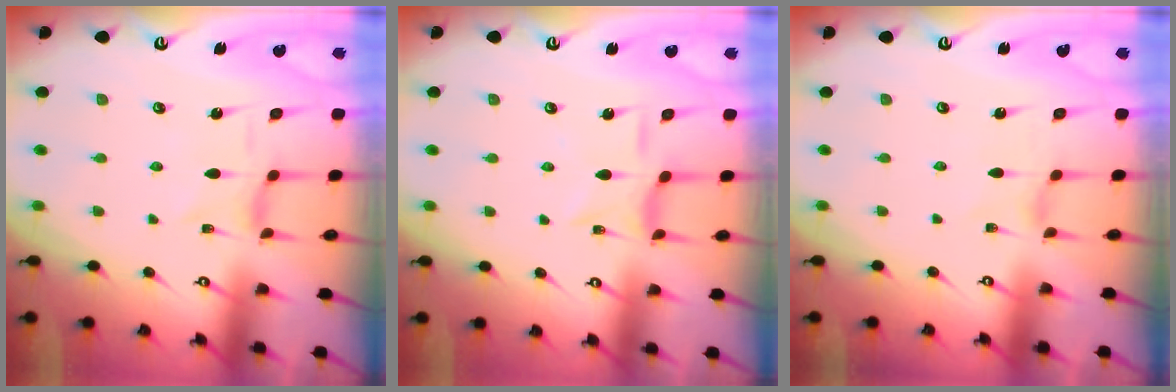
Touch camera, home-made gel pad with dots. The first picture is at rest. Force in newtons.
{"total": 4.8, "press": 4.8, "slide": 0.3}
{"total": 0.0}